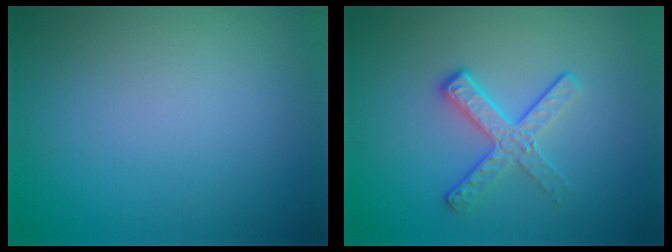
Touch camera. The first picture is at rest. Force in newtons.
{"total": 3.3, "press": 2.6, "slide": 2.0}